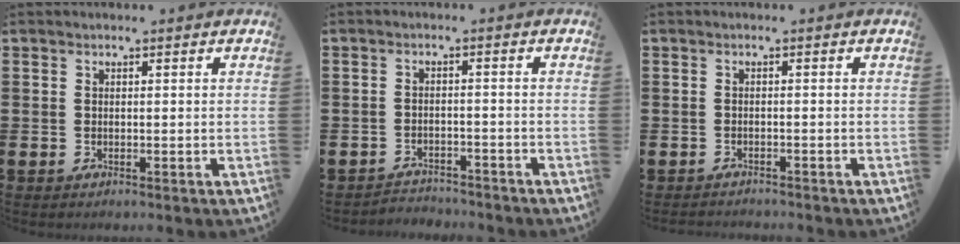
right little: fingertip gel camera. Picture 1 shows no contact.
{"total": 2.1, "force": [-2.1, 0.1, -0.3], "torque": [-0.003, 0.004, -0.048]}
{"total": 0.9, "force": [-0.9, 0.0, 0.0], "torque": [-0.002, 0.001, -0.020]}